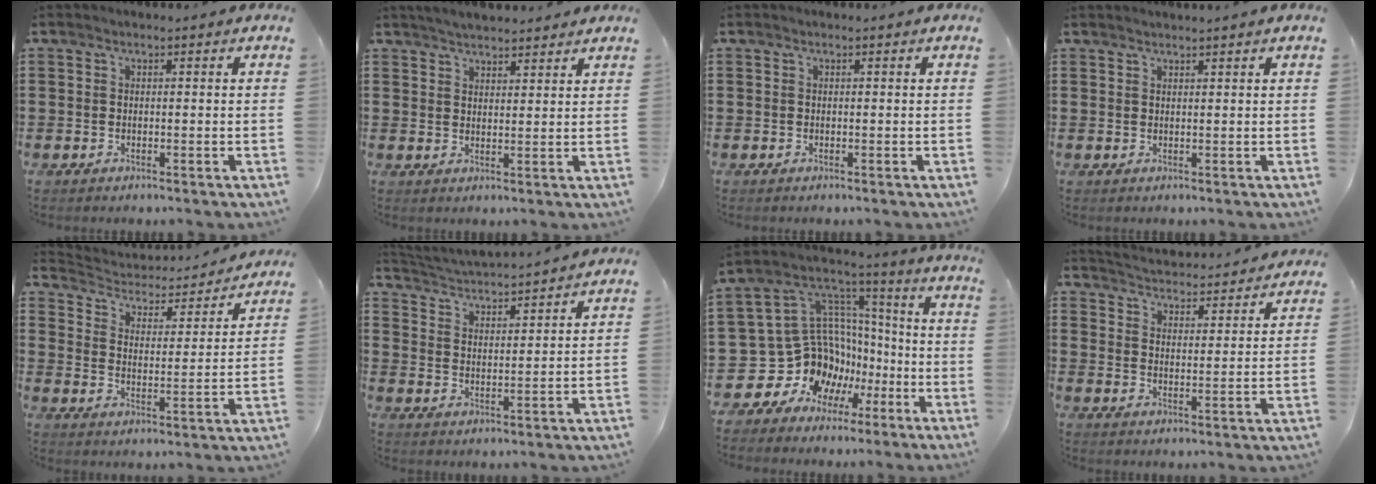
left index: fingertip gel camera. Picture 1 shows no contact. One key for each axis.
{"total": 3.1, "fx": 3.1, "fy": 0.1, "fz": 0.3, "tx": -0.013, "ty": -0.006, "tz": 0.059}
{"total": 0.0}
{"total": 1.1, "fx": 1.0, "fy": -0.3, "fz": 0.3, "tx": -0.006, "ty": -0.005, "tz": 0.021}
{"total": 2.9, "fx": 2.7, "fy": 1.0, "fz": 0.3, "tx": -0.027, "ty": -0.025, "tz": 0.038}
{"total": 3.7, "fx": 3.7, "fy": -0.4, "fz": 0.3, "tx": -0.026, "ty": -0.030, "tz": 0.058}
{"total": 14.3, "fx": -4.4, "fy": 12.9, "fz": 4.5, "tx": -0.146, "ty": -0.019, "tz": -0.042}
{"total": 3.6, "fx": 3.5, "fy": -0.3, "fz": -0.3, "tx": -0.019, "ty": -0.036, "tz": 0.054}